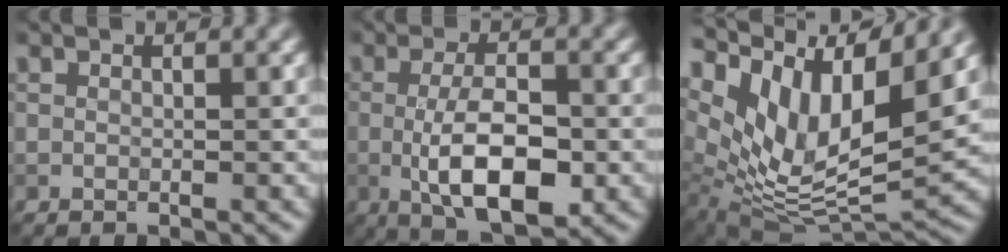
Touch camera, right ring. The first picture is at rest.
{"total": 6.6, "force": [-0.9, 2.4, 6.1], "torque": [-0.106, -0.005, -0.018]}
{"total": 12.1, "force": [6.6, 5.0, 8.8], "torque": [-0.185, 0.013, 0.128]}